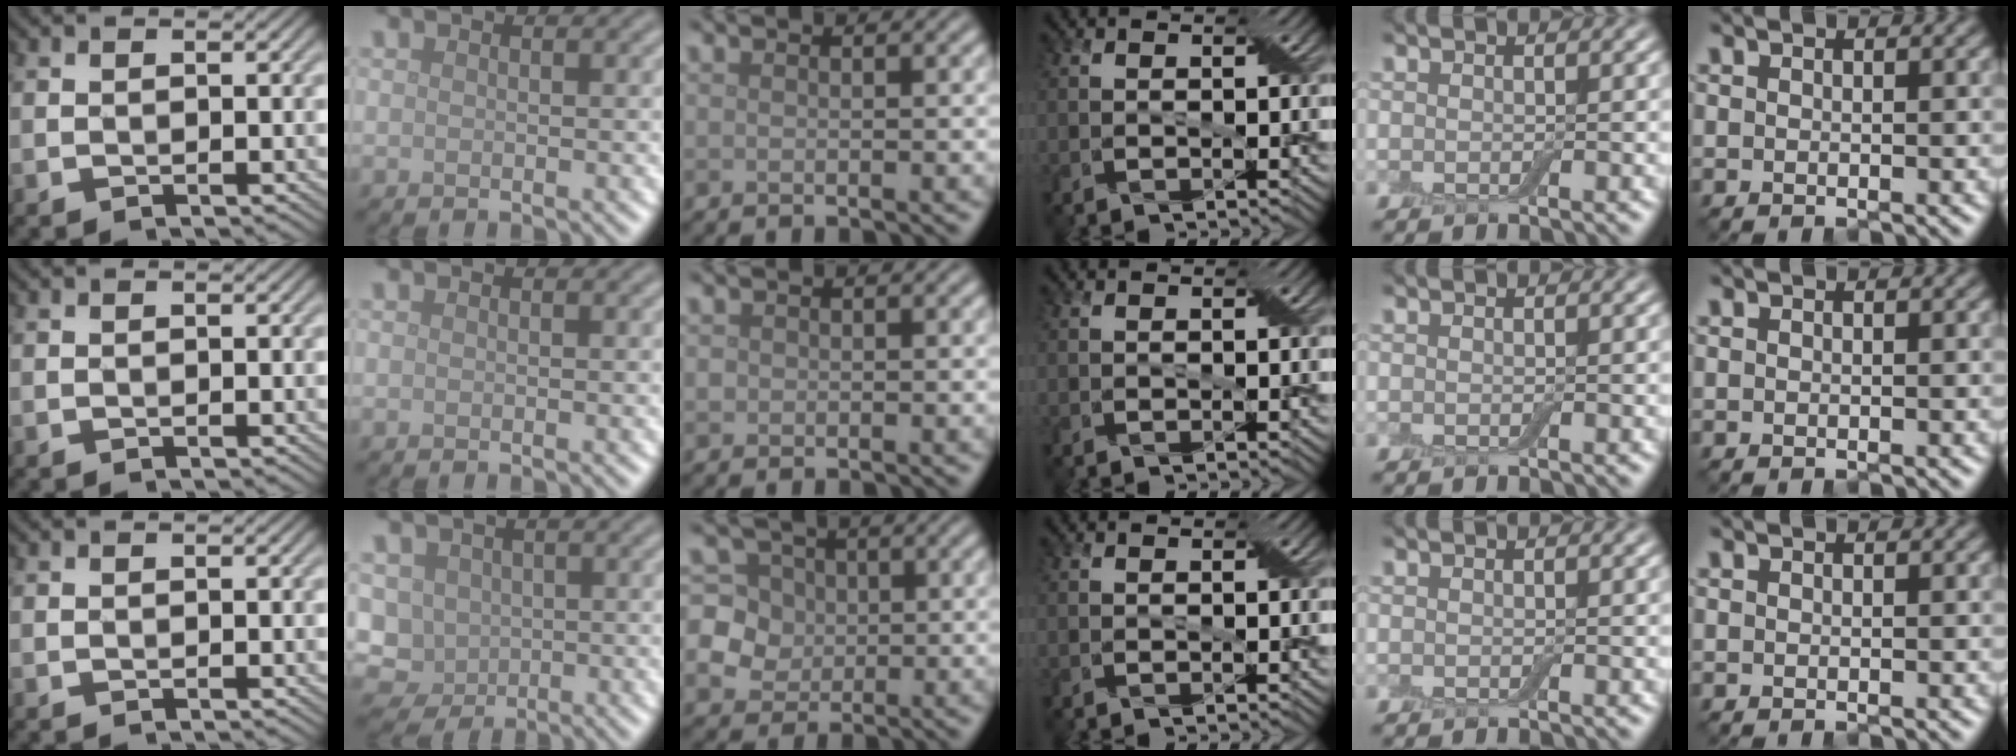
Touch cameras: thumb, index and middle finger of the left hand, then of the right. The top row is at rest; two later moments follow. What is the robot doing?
{"motion": "press", "object": "electronic device side button"}